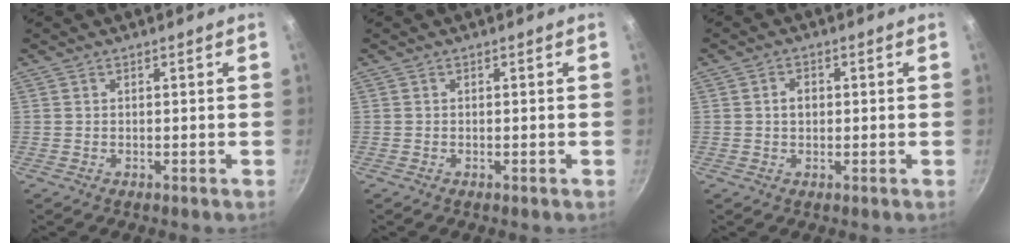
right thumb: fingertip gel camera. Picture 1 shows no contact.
{"total": 0.0}
{"total": 2.5, "force": [0.1, 1.9, 1.6], "torque": [-0.015, 0.006, 0.002]}